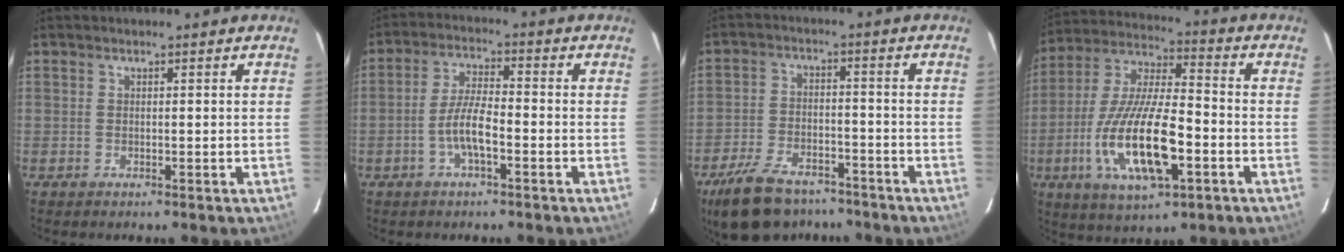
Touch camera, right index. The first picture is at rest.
{"total": 5.9, "force": [-2.5, 1.5, 5.1], "torque": [-0.106, 0.006, -0.047]}
{"total": 15.2, "force": [-11.5, 7.2, 6.8], "torque": [-0.163, -0.002, -0.181]}
{"total": 18.9, "force": [-6.2, 6.3, 16.8], "torque": [-0.346, -0.019, -0.109]}